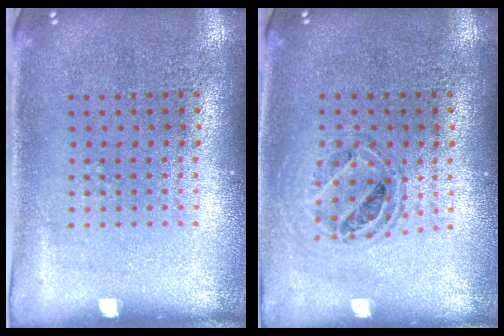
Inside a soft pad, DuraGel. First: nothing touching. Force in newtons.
{"total": 0.8, "press": 0.8, "slide": 0.1}